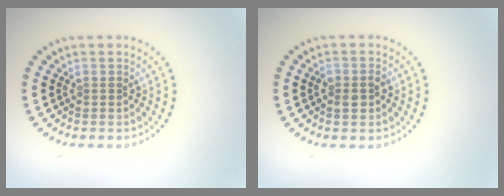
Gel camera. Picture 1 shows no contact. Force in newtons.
{"total": 1.5, "press": 1.5, "slide": 0.3}